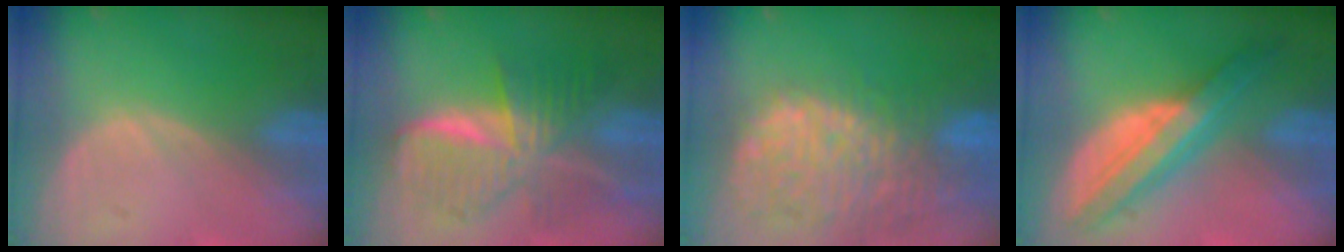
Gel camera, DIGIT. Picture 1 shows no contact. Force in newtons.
{"total": 9.5, "press": 9.5, "slide": 0.6}
{"total": 14.4, "press": 11.9, "slide": 8.2}
{"total": 8.5, "press": 8.5, "slide": 0.5}